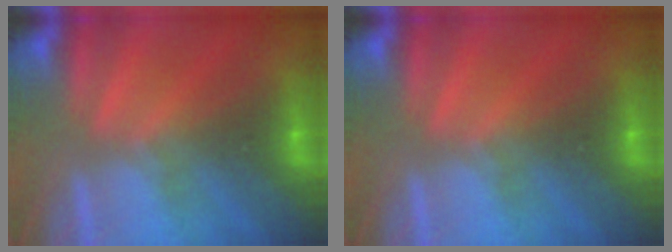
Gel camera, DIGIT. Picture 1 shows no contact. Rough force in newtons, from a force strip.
{"total": 0.0}